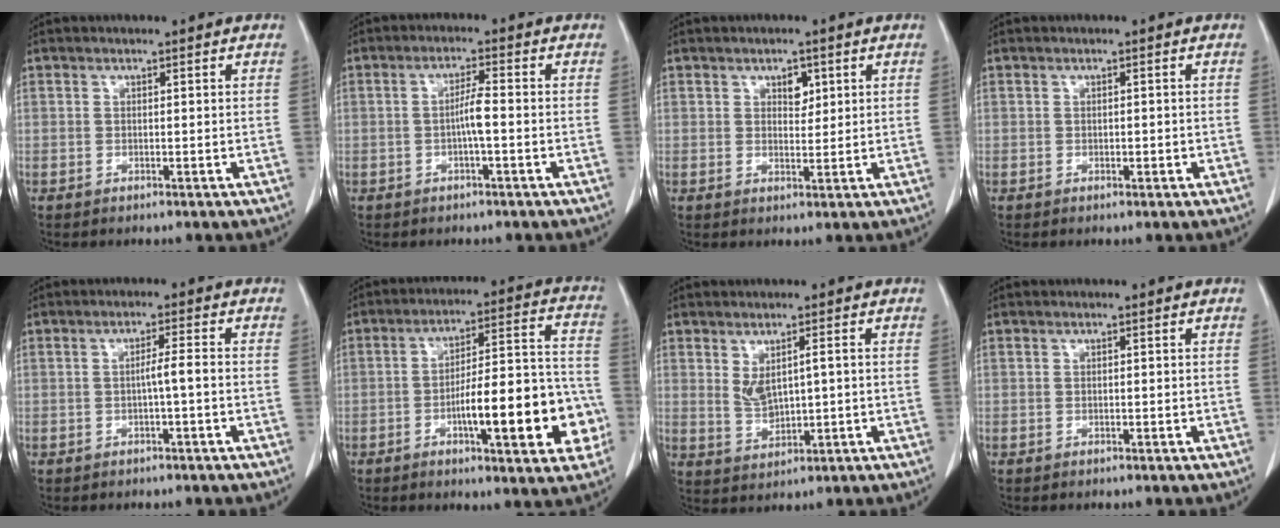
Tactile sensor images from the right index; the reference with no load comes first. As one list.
[{"total": 3.2, "force": [-0.6, 0.0, 3.1], "torque": [-0.057, 0.003, -0.011]}, {"total": 2.6, "force": [1.3, 1.5, 1.6], "torque": [-0.020, -0.001, 0.021]}, {"total": 0.8, "force": [-0.1, 0.4, 0.6], "torque": [-0.010, -0.001, 0.001]}, {"total": 2.4, "force": [-0.6, -0.3, 2.3], "torque": [-0.035, 0.002, -0.009]}, {"total": 16.7, "force": [-5.1, 3.6, 15.4], "torque": [-0.216, 0.025, -0.070]}, {"total": 4.1, "force": [0.7, 1.5, 3.8], "torque": [-0.076, 0.000, 0.027]}, {"total": 0.0}]